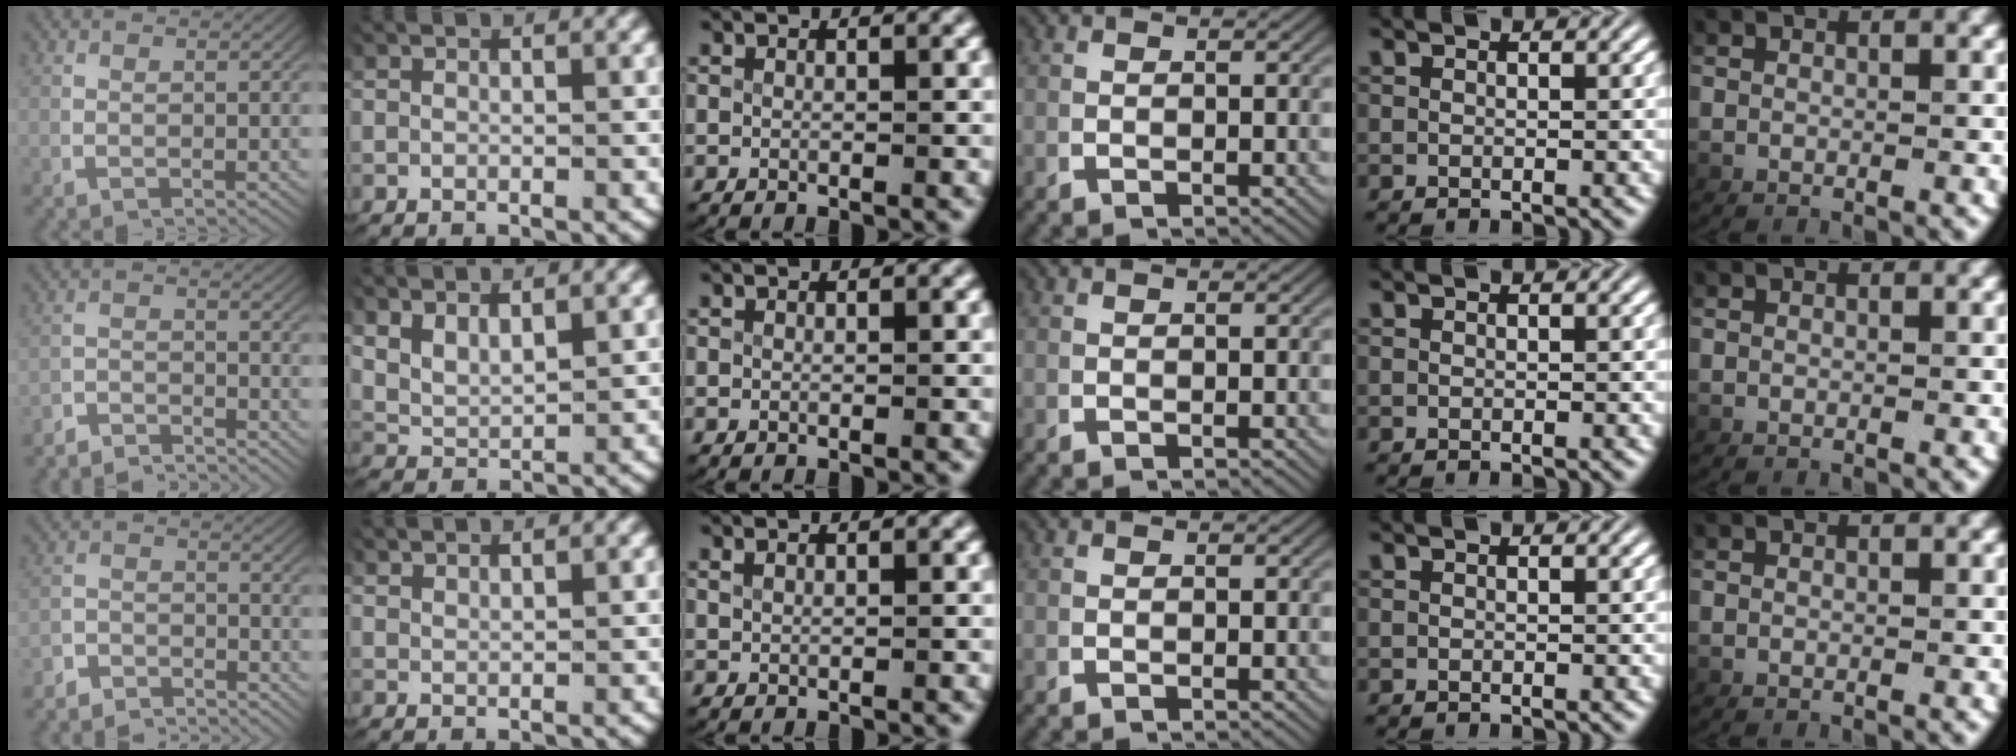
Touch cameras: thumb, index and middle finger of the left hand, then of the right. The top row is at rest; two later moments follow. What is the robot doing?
{"motion": "lift_and_place", "object": "coat"}